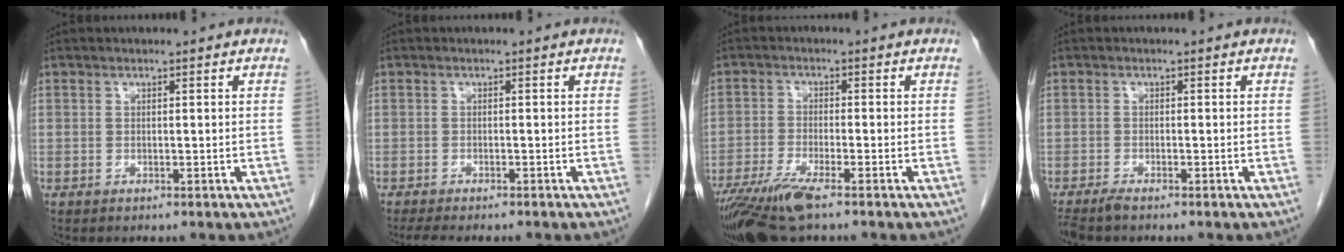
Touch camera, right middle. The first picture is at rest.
{"total": 6.0, "force": [-5.1, 1.2, 2.9], "torque": [-0.038, -0.012, -0.074]}
{"total": 8.3, "force": [-5.8, 0.7, 5.9], "torque": [-0.113, -0.020, -0.106]}
{"total": 2.0, "force": [-1.8, 0.1, 1.0], "torque": [-0.024, -0.007, -0.033]}